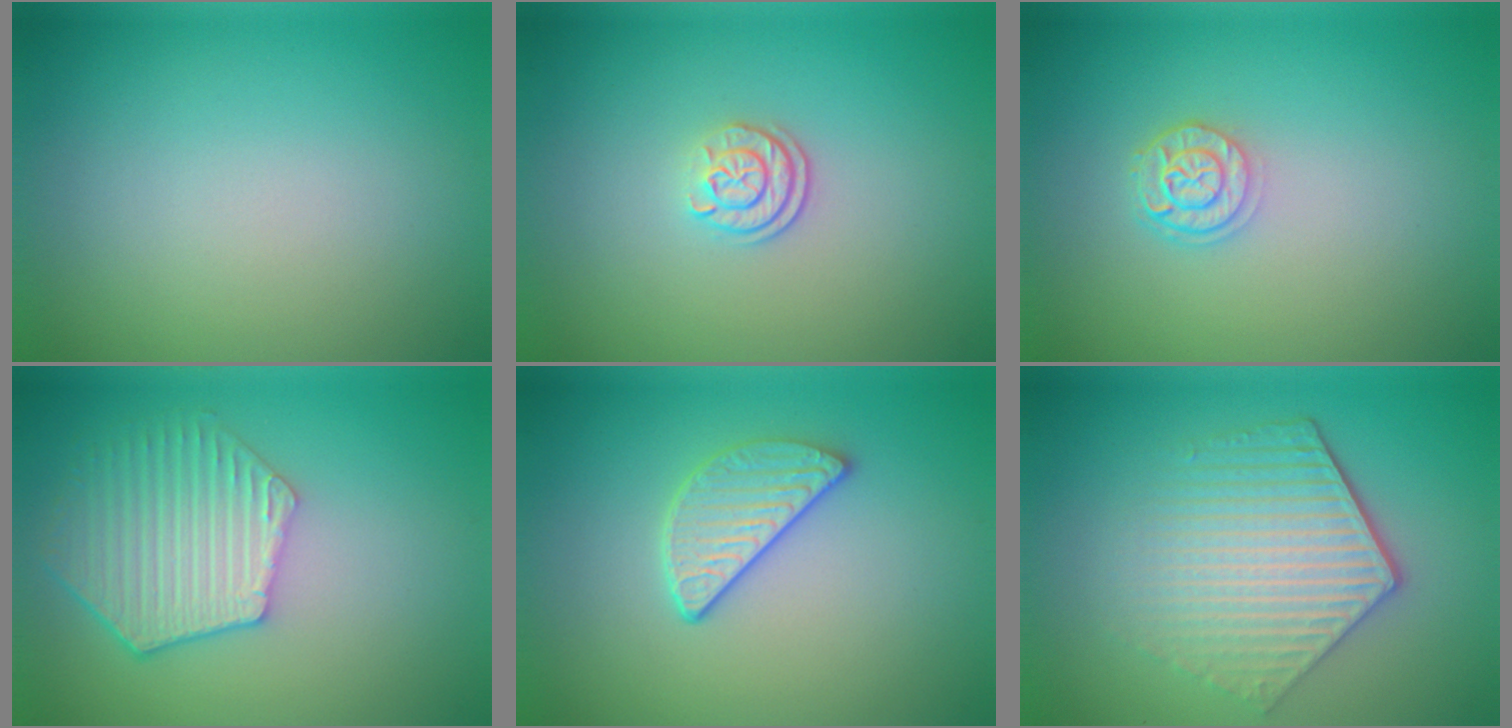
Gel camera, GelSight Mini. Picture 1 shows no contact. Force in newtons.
{"total": 2.2, "press": 1.7, "slide": 1.4}
{"total": 2.4, "press": 2.0, "slide": 1.3}
{"total": 5.8, "press": 4.6, "slide": 3.5}
{"total": 3.0, "press": 2.6, "slide": 1.5}
{"total": 5.6, "press": 4.2, "slide": 3.7}